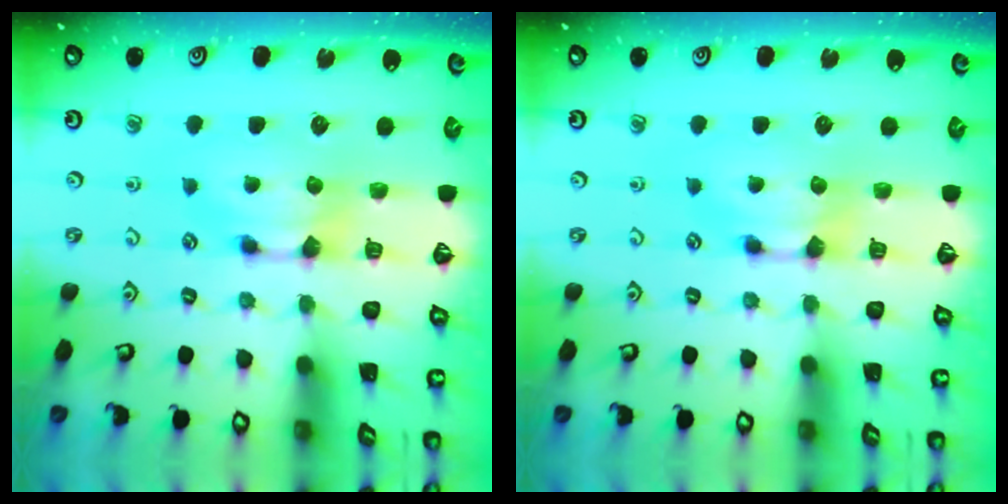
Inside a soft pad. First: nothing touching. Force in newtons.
{"total": 0.0}